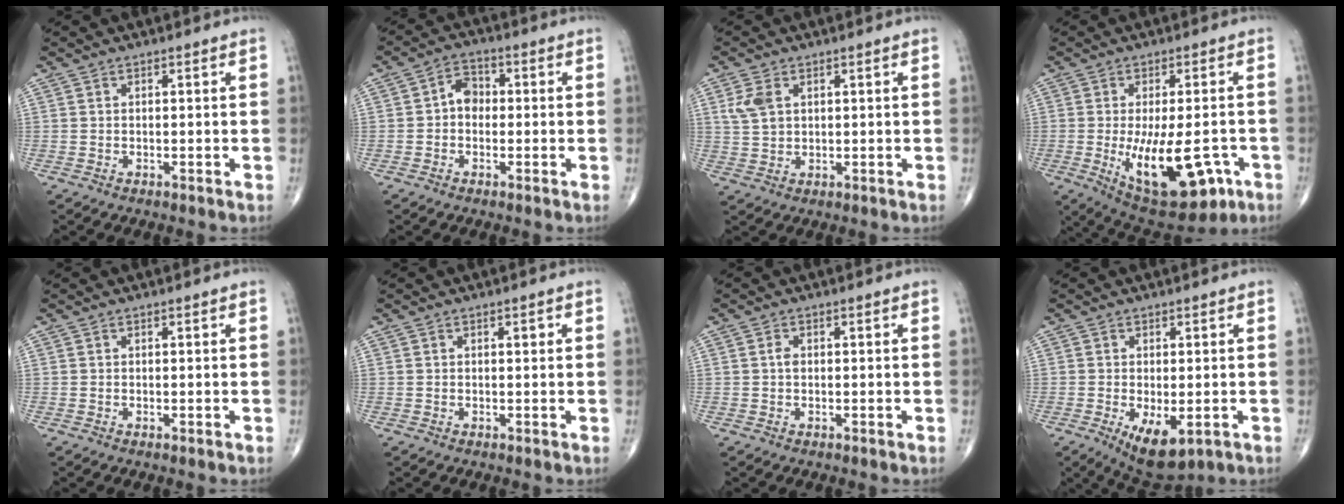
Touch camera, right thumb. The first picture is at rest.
{"total": 4.5, "force": [-0.3, 3.6, 2.7], "torque": [-0.025, 0.019, -0.017]}
{"total": 4.8, "force": [1.7, 3.1, 3.2], "torque": [-0.064, -0.001, 0.039]}
{"total": 17.1, "force": [-5.2, 7.4, 14.4], "torque": [-0.214, -0.007, -0.055]}
{"total": 0.0}
{"total": 0.8, "force": [0.3, 0.4, 0.6], "torque": [-0.006, 0.000, 0.004]}
{"total": 1.3, "force": [0.1, 0.9, 1.0], "torque": [-0.014, 0.002, 0.000]}
{"total": 7.7, "force": [-2.5, 3.4, 6.4], "torque": [-0.099, -0.014, -0.028]}